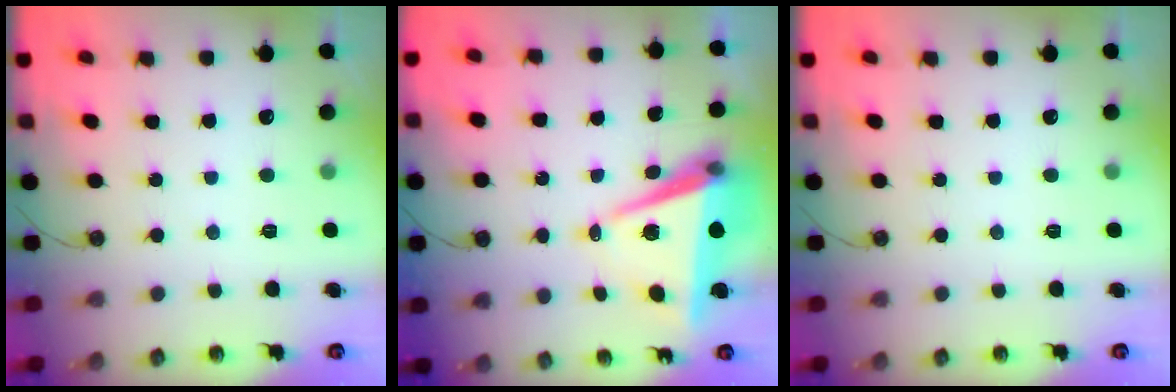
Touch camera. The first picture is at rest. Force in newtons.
{"total": 8.8, "press": 7.6, "slide": 4.3}
{"total": 0.0}